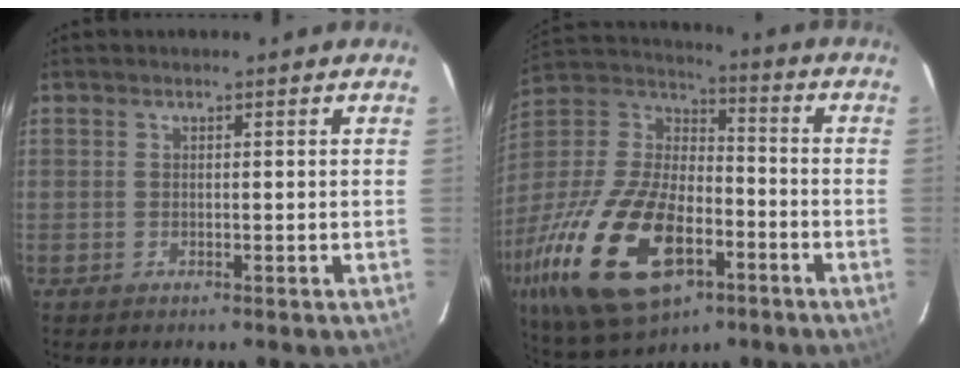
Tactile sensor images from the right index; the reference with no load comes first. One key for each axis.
{"total": 28.8, "fx": -12.3, "fy": 15.1, "fz": 21.2, "tx": -0.462, "ty": -0.036, "tz": -0.205}